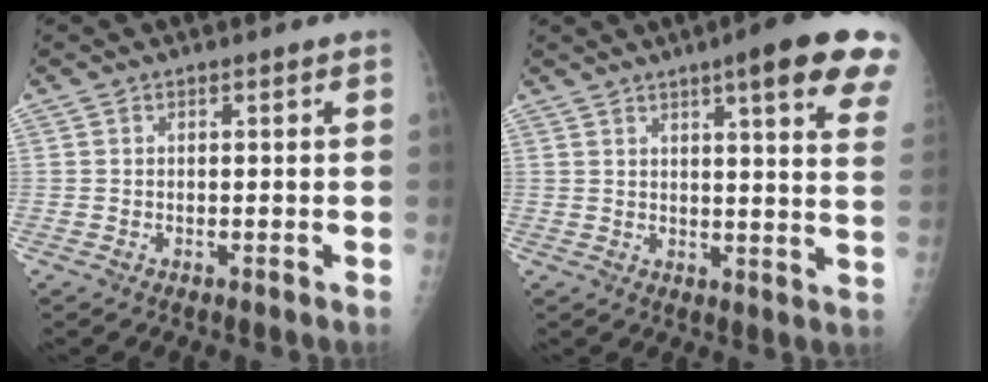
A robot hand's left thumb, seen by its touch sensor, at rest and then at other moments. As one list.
[{"total": 17.0, "force": [10.4, 2.3, 13.3], "torque": [-0.152, -0.032, 0.114]}]